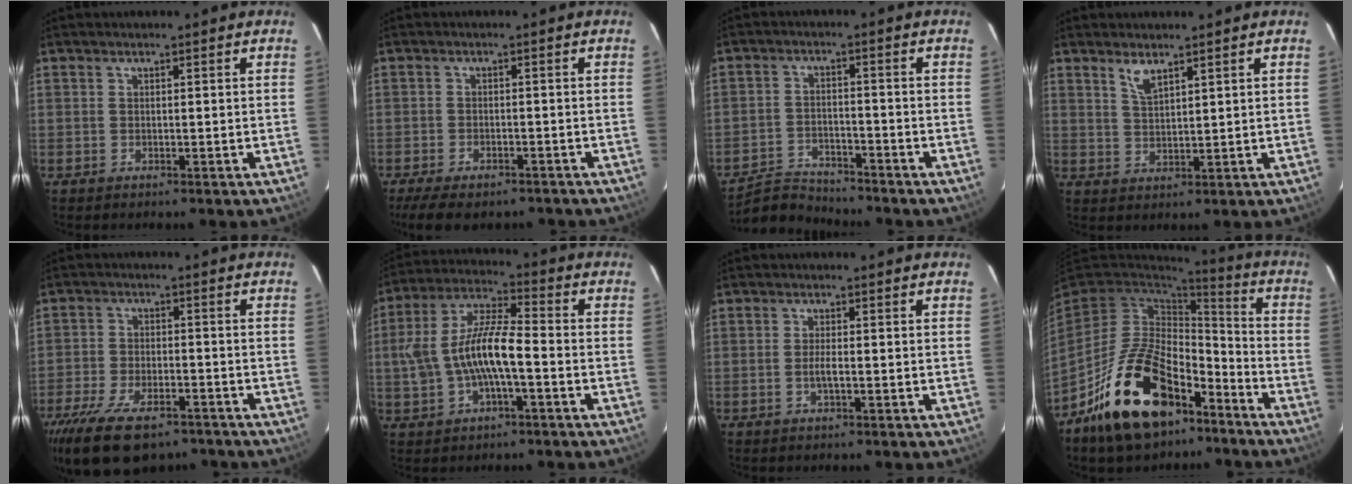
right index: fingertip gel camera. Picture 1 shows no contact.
{"total": 10.7, "force": [-8.5, 3.9, 5.2], "torque": [-0.118, -0.028, -0.128]}
{"total": 6.7, "force": [-6.6, 1.5, 0.0], "torque": [-0.022, 0.012, -0.120]}
{"total": 3.5, "force": [2.5, 1.0, 2.2], "torque": [-0.042, -0.002, 0.050]}
{"total": 18.1, "force": [-12.8, 7.8, 10.2], "torque": [-0.219, -0.033, -0.209]}
{"total": 12.7, "force": [-2.3, 4.5, 11.7], "torque": [-0.246, 0.011, -0.039]}
{"total": 1.9, "force": [-0.5, 0.3, 1.8], "torque": [-0.035, -0.003, -0.010]}
{"total": 20.9, "force": [-12.3, 11.1, 12.7], "torque": [-0.250, 0.013, -0.195]}